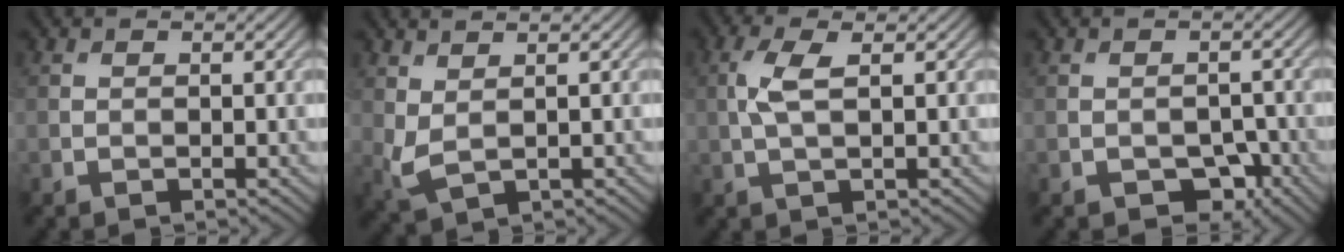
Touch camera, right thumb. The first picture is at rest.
{"total": 3.2, "force": [1.1, 1.6, 2.5], "torque": [-0.074, -0.002, 0.024]}
{"total": 3.5, "force": [0.7, 1.1, 3.3], "torque": [-0.083, 0.006, 0.014]}
{"total": 4.4, "force": [-2.3, 2.9, 2.4], "torque": [-0.033, -0.003, -0.035]}